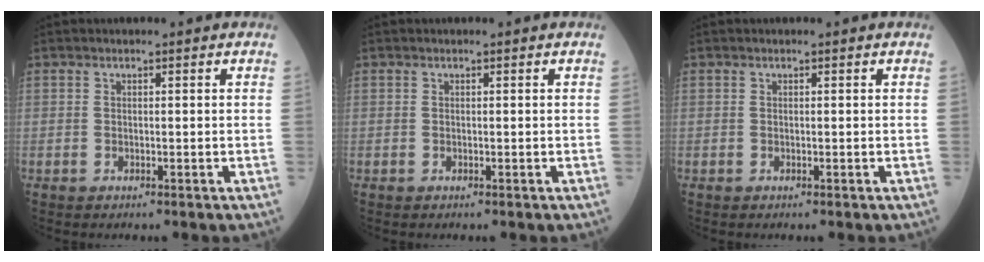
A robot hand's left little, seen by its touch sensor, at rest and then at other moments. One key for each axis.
{"total": 0.0}
{"total": 0.0}